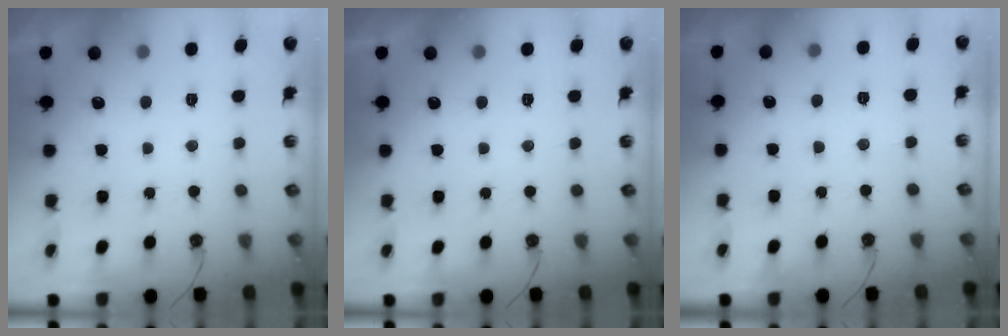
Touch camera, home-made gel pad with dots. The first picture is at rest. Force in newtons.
{"total": 0.0}
{"total": 5.2, "press": 5.2, "slide": 0.8}